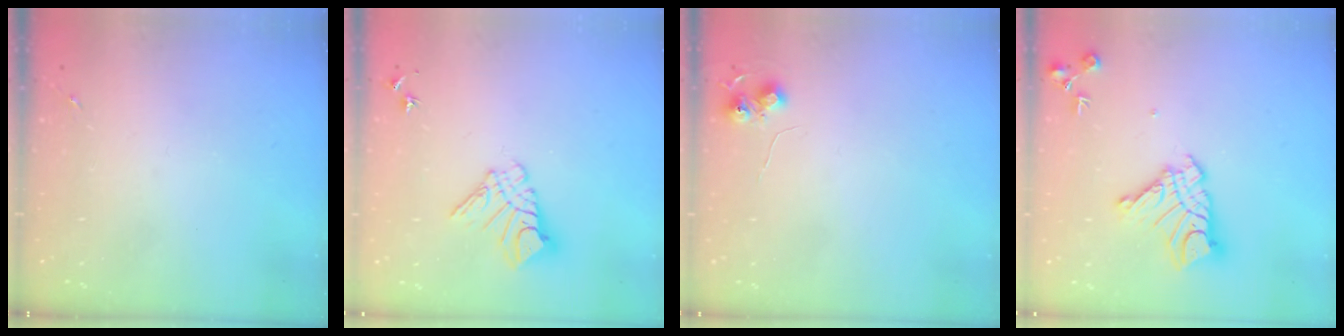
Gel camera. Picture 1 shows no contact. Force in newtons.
{"total": 10.6, "press": 10.5, "slide": 1.1}
{"total": 5.6, "press": 5.6, "slide": 0.8}
{"total": 14.2, "press": 14.2, "slide": 1.3}